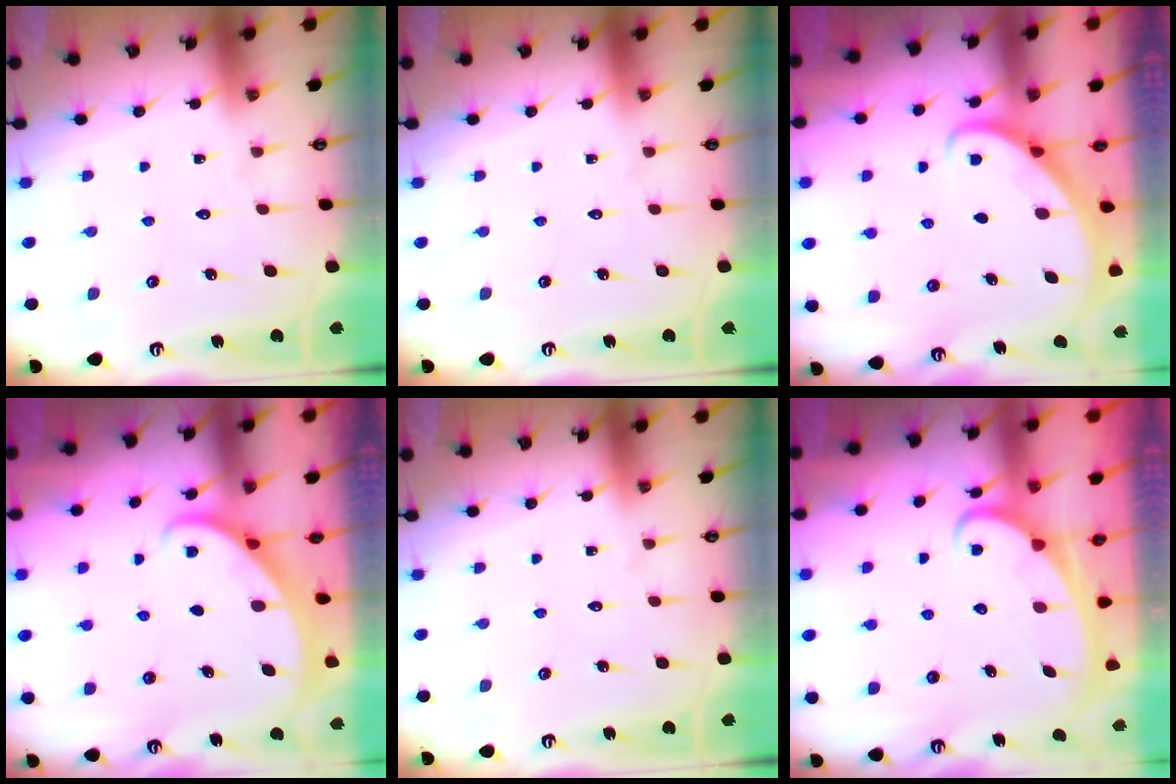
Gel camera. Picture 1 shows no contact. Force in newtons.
{"total": 0.0}
{"total": 2.9, "press": 2.9, "slide": 0.2}
{"total": 1.4, "press": 1.4, "slide": 0.1}
{"total": 0.0}
{"total": 2.6, "press": 2.6, "slide": 0.3}